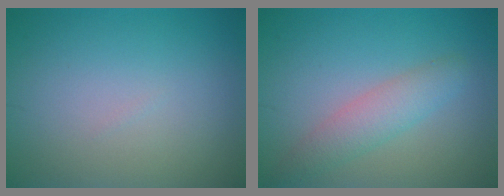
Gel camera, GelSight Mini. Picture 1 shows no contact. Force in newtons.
{"total": 3.0, "press": 2.9, "slide": 0.2}